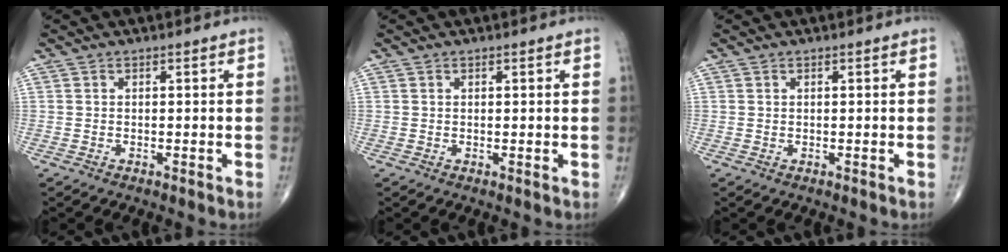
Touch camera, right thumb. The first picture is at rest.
{"total": 0.0}
{"total": 0.0}